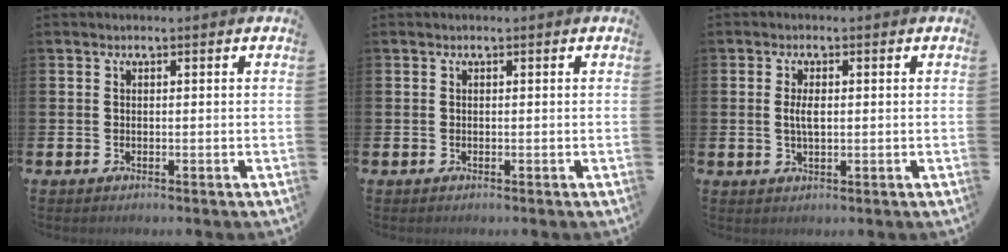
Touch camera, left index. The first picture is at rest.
{"total": 0.0}
{"total": 2.7, "force": [0.3, 1.1, 2.4], "torque": [-0.035, 0.000, 0.000]}